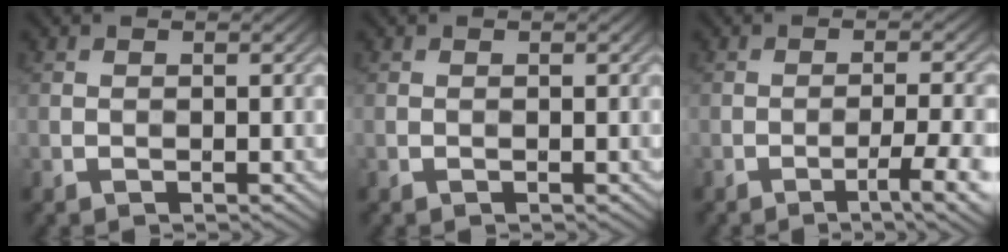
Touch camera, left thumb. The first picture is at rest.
{"total": 0.0}
{"total": 5.3, "force": [-2.7, 0.8, 4.5], "torque": [-0.072, 0.008, -0.039]}